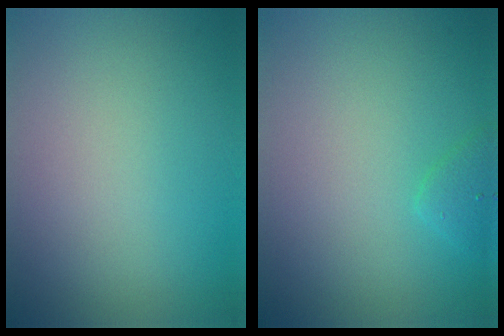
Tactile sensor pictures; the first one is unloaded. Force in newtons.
{"total": 1.2, "press": 1.2, "slide": 0.1}